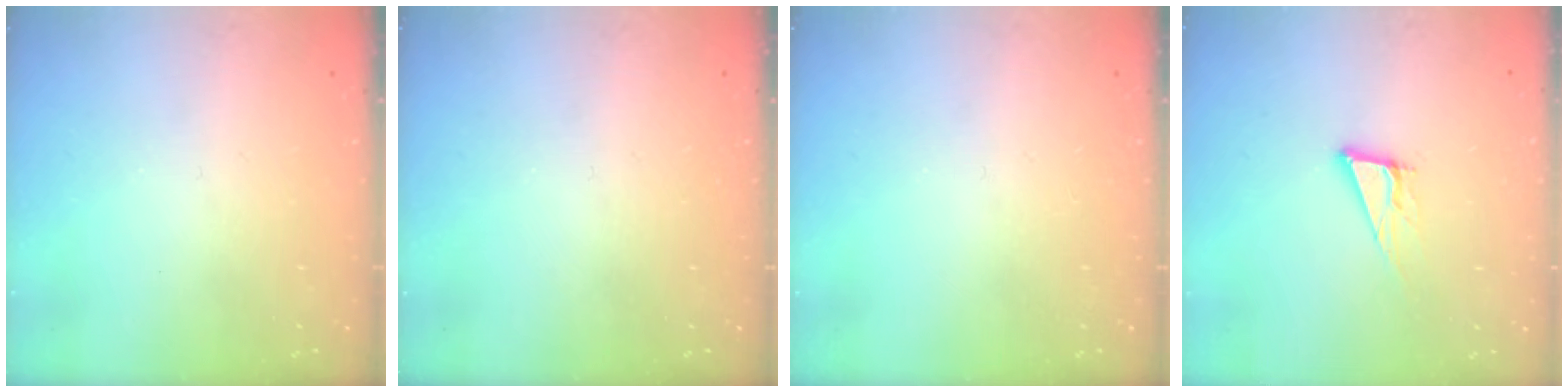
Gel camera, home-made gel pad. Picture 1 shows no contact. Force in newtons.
{"total": 0.0}
{"total": 0.0}
{"total": 7.6, "press": 7.3, "slide": 2.3}